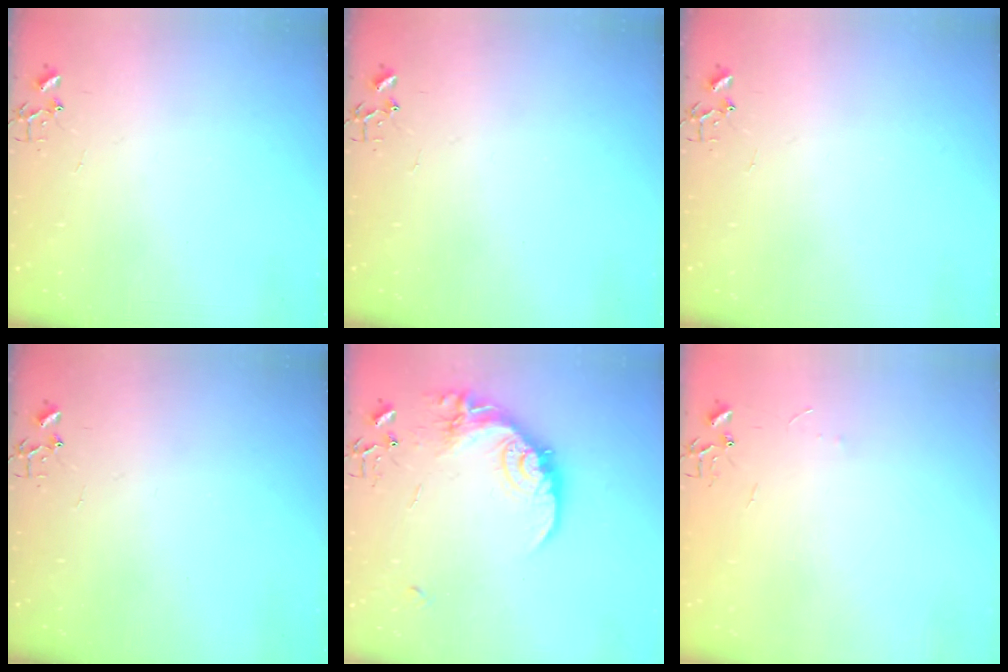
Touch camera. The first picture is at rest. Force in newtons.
{"total": 0.0}
{"total": 0.0}
{"total": 0.0}
{"total": 18.0, "press": 17.9, "slide": 1.1}
{"total": 3.2, "press": 3.2, "slide": 0.4}